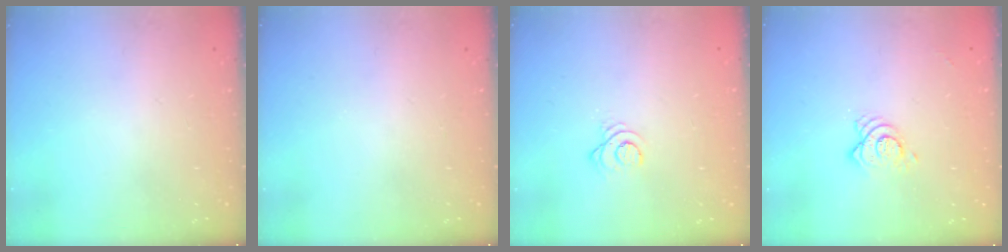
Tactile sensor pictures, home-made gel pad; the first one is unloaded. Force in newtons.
{"total": 0.0}
{"total": 3.1, "press": 3.1, "slide": 0.4}
{"total": 7.0, "press": 6.9, "slide": 0.6}